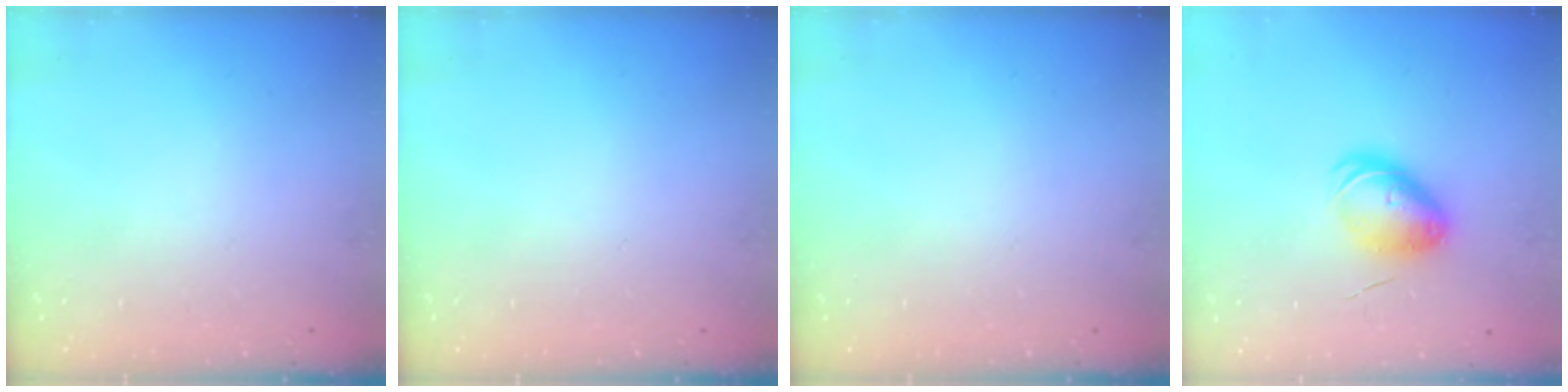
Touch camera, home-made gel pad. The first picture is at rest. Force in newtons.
{"total": 0.0}
{"total": 0.0}
{"total": 8.9, "press": 8.7, "slide": 1.8}